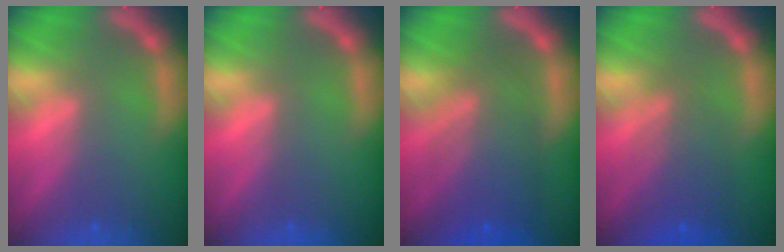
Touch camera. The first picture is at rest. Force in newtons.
{"total": 0.0}
{"total": 8.1}
{"total": 5.0}